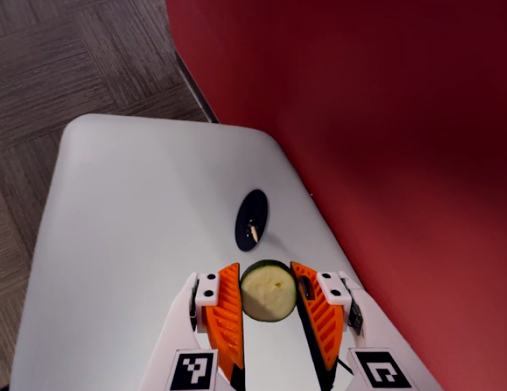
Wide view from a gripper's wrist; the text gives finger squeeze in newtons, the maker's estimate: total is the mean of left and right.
{"total": 10.3, "left": 10.8, "right": 9.9}